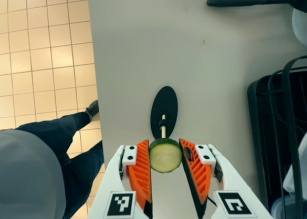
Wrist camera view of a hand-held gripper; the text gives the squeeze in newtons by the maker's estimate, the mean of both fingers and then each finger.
{"total": 7.6, "left": 7.5, "right": 7.6}